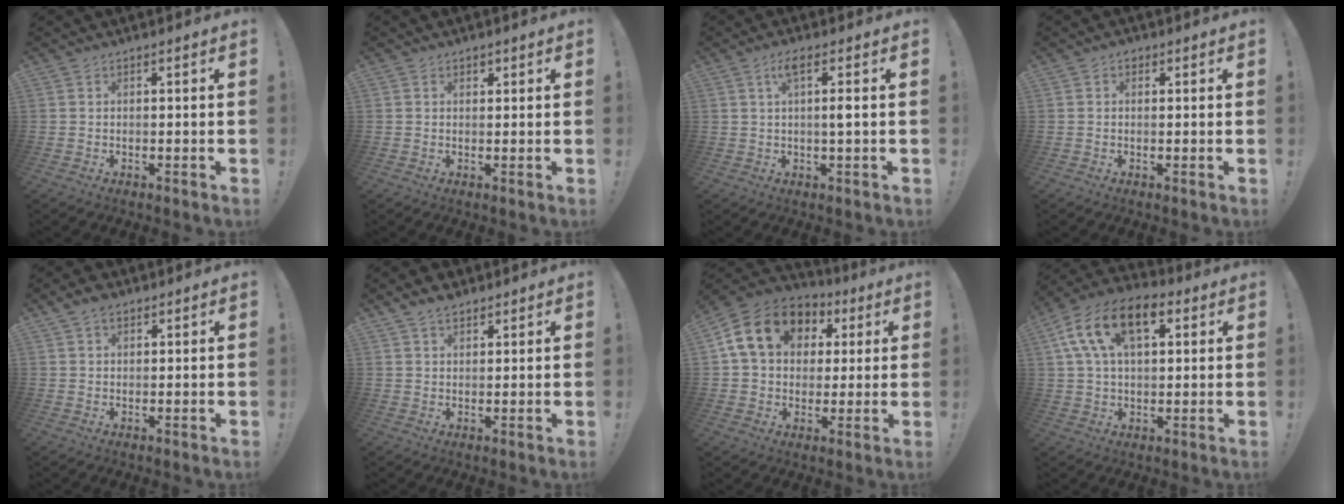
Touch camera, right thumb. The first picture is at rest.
{"total": 1.0, "force": [0.7, 0.7, 0.2], "torque": [0.005, -0.003, 0.012]}
{"total": 4.5, "force": [0.8, 0.1, 4.4], "torque": [-0.080, 0.001, 0.007]}
{"total": 1.0, "force": [0.4, 0.8, 0.5], "torque": [-0.007, 0.002, 0.006]}
{"total": 3.4, "force": [2.2, 2.0, 1.5], "torque": [-0.020, -0.008, 0.041]}
{"total": 4.1, "force": [3.1, 2.3, 1.4], "torque": [-0.021, -0.014, 0.058]}
{"total": 17.7, "force": [5.9, 13.3, 10.1], "torque": [-0.150, -0.001, 0.117]}
{"total": 17.2, "force": [6.9, 9.5, 12.5], "torque": [-0.224, -0.011, 0.120]}